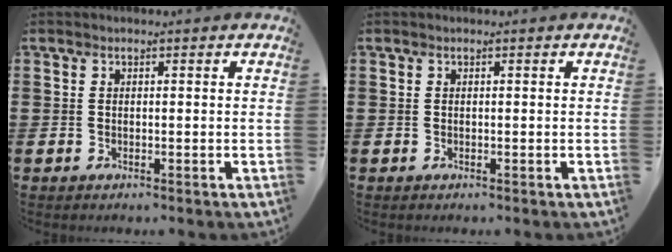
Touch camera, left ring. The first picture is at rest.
{"total": 0.0}